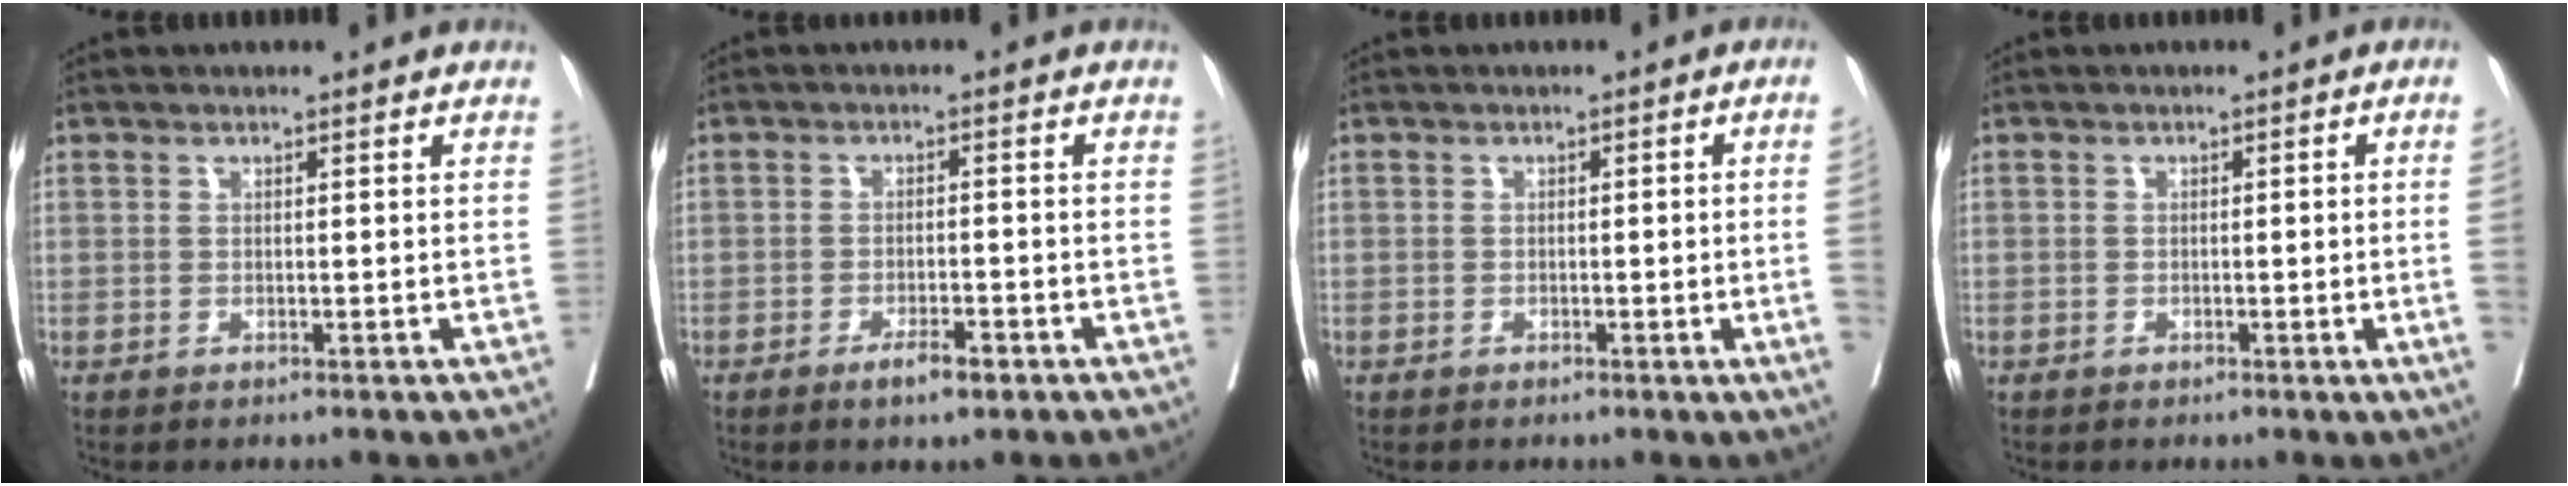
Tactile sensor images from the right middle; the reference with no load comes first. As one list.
[{"total": 3.4, "force": [-2.1, 0.8, 2.5], "torque": [-0.041, 0.001, -0.032]}, {"total": 4.8, "force": [-0.8, -1.1, 4.6], "torque": [-0.059, -0.003, -0.007]}, {"total": 2.7, "force": [-0.5, 0.0, 2.7], "torque": [-0.036, 0.002, -0.006]}]